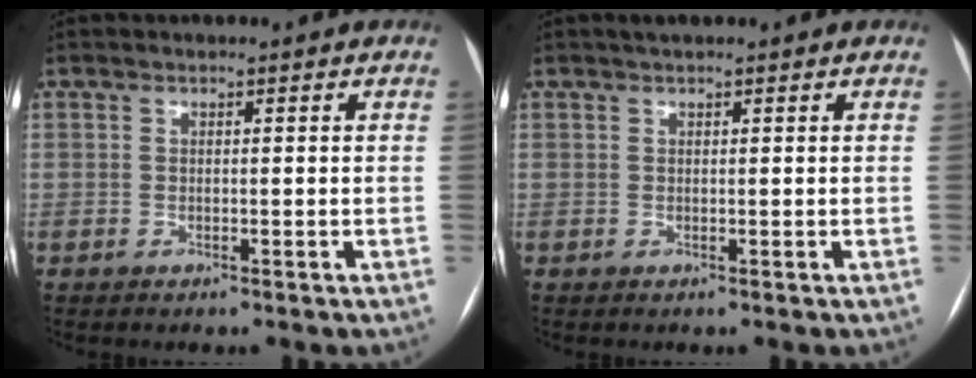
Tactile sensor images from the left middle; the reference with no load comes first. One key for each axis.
{"total": 1.5, "fx": 1.2, "fy": 0.2, "fz": 0.9, "tx": -0.012, "ty": 0.018, "tz": 0.020}